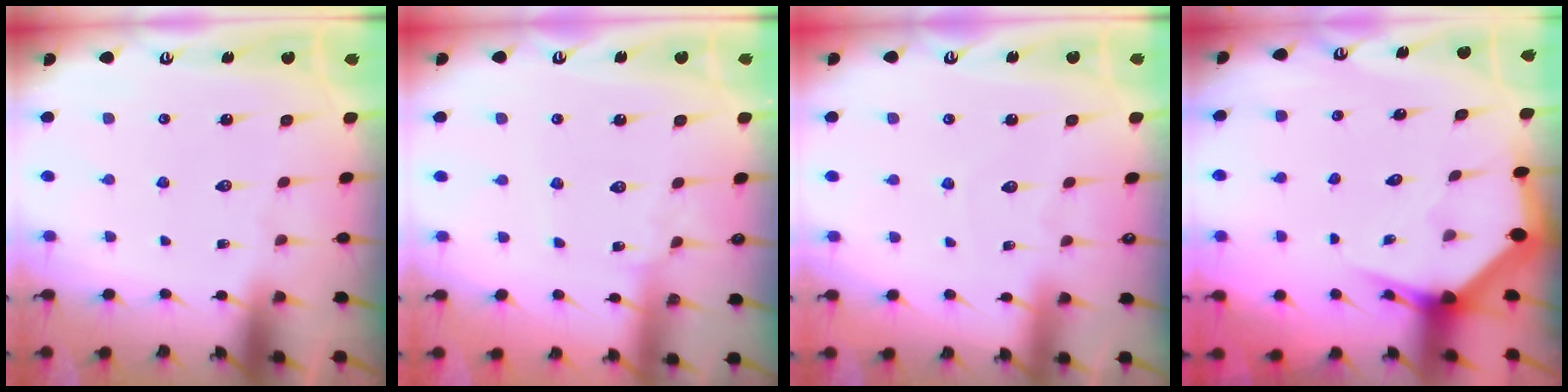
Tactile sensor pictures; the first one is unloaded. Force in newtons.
{"total": 2.0, "press": 2.0, "slide": 0.2}
{"total": 2.9, "press": 2.9, "slide": 0.3}
{"total": 3.4, "press": 3.3, "slide": 0.5}